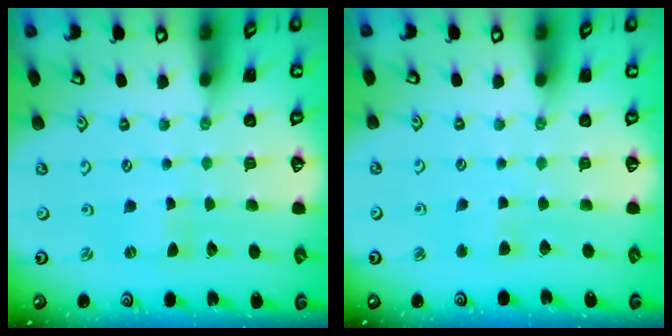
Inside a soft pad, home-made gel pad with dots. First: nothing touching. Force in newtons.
{"total": 2.8, "press": 2.7, "slide": 0.5}